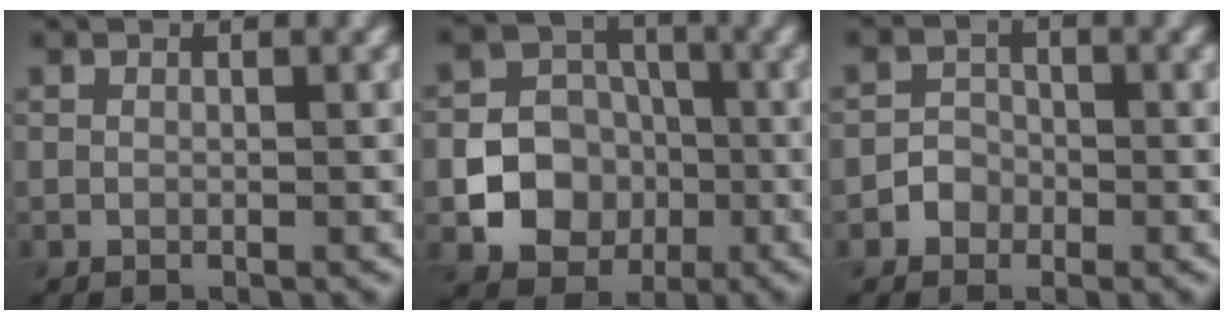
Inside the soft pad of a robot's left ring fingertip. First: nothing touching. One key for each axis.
{"total": 9.7, "fx": -2.2, "fy": 8.9, "fz": 3.3, "tx": -0.048, "ty": -0.011, "tz": -0.054}
{"total": 1.7, "fx": -0.8, "fy": 1.4, "fz": 0.3, "tx": 0.006, "ty": 0.007, "tz": -0.015}